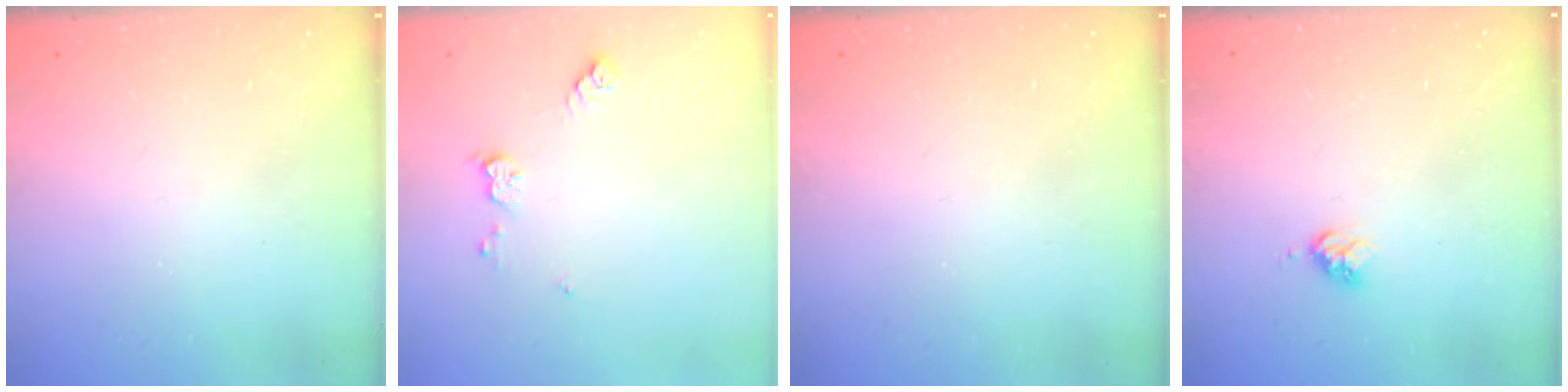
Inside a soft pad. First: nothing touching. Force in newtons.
{"total": 6.8, "press": 6.8, "slide": 0.5}
{"total": 0.0}
{"total": 3.6, "press": 3.5, "slide": 0.4}